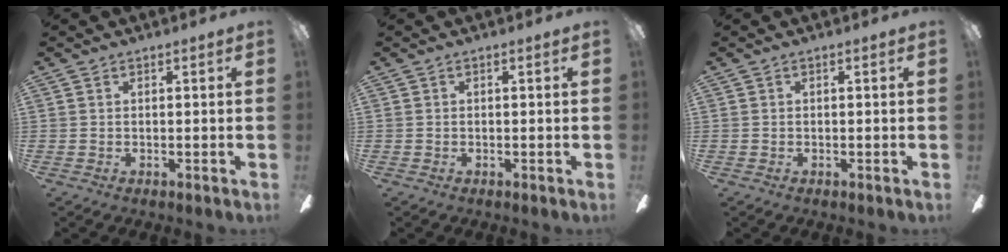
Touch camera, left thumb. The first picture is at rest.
{"total": 0.0}
{"total": 0.0}